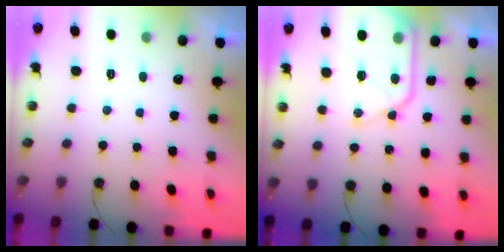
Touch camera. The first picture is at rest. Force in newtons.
{"total": 14.6, "press": 14.6, "slide": 1.4}